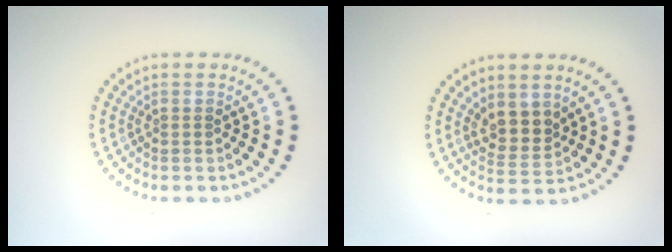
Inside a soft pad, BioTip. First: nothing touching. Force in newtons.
{"total": 2.6, "press": 2.2, "slide": 1.4}